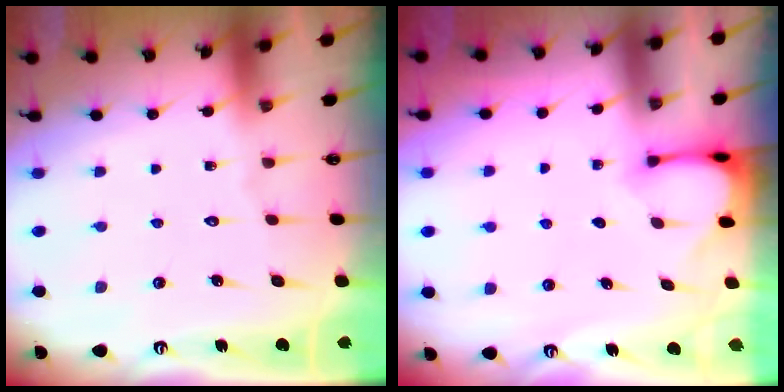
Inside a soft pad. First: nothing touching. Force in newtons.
{"total": 3.1, "press": 3.1, "slide": 0.4}